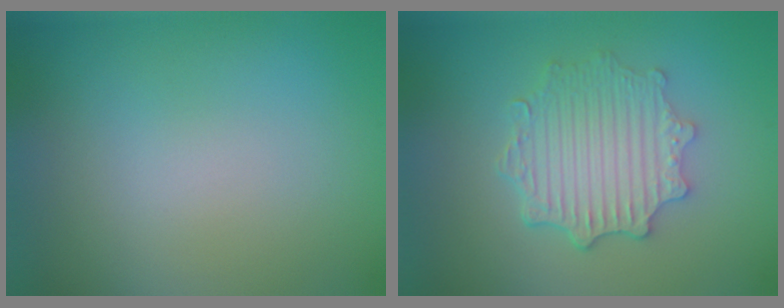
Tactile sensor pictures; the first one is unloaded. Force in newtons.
{"total": 4.5, "press": 3.7, "slide": 2.7}